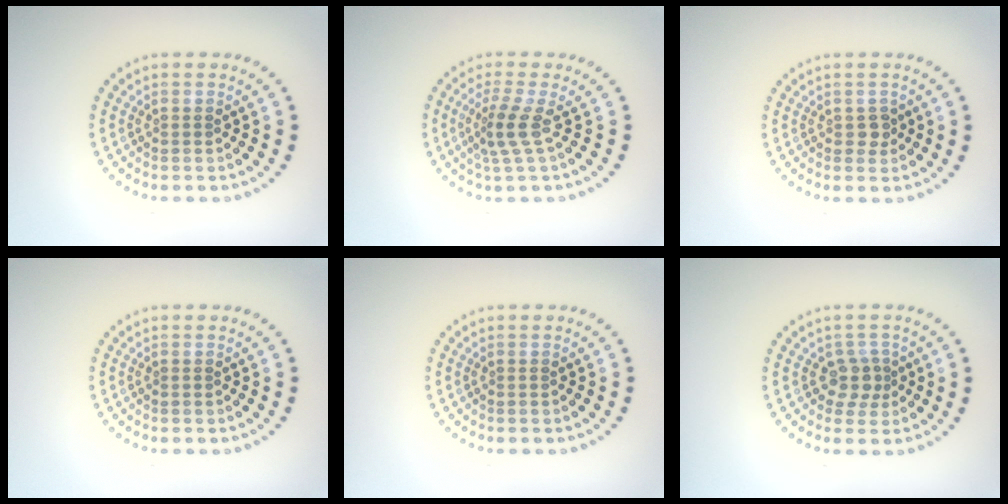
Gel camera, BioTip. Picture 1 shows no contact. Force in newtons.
{"total": 2.5, "press": 1.8, "slide": 1.7}
{"total": 0.9, "press": 0.8, "slide": 0.3}
{"total": 0.0}
{"total": 0.0}
{"total": 2.1, "press": 1.7, "slide": 1.2}